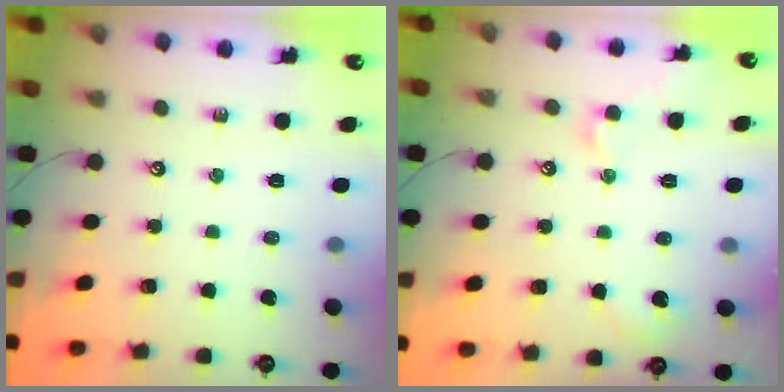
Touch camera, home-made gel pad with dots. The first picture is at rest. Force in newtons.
{"total": 1.6, "press": 1.5, "slide": 0.3}